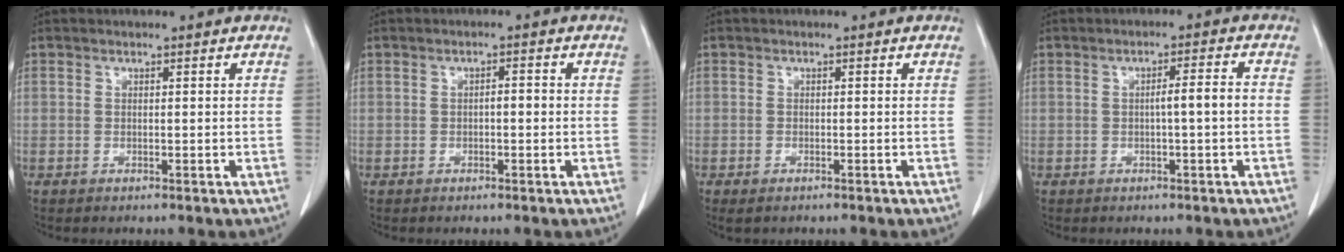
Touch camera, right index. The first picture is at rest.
{"total": 1.5, "force": [-0.2, 0.4, 1.4], "torque": [-0.022, 0.004, -0.003]}
{"total": 1.2, "force": [-0.8, 0.5, 0.8], "torque": [-0.018, -0.004, -0.006]}
{"total": 3.3, "force": [-0.4, -0.1, 3.2], "torque": [-0.051, 0.005, -0.006]}